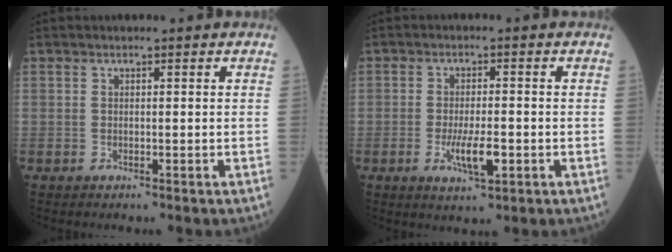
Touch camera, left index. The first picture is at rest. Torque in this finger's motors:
{"motor_torque": [1.06, 0.29, 0.45, 0.12]}